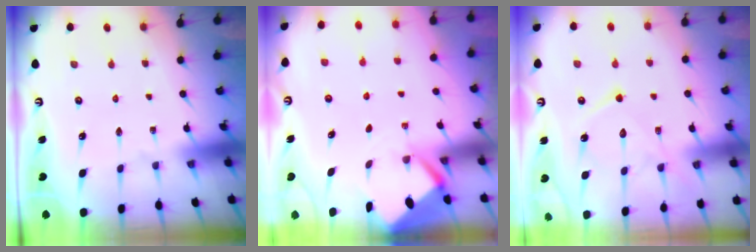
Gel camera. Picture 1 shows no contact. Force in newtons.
{"total": 2.5, "press": 2.5, "slide": 0.3}
{"total": 14.0, "press": 13.9, "slide": 1.0}